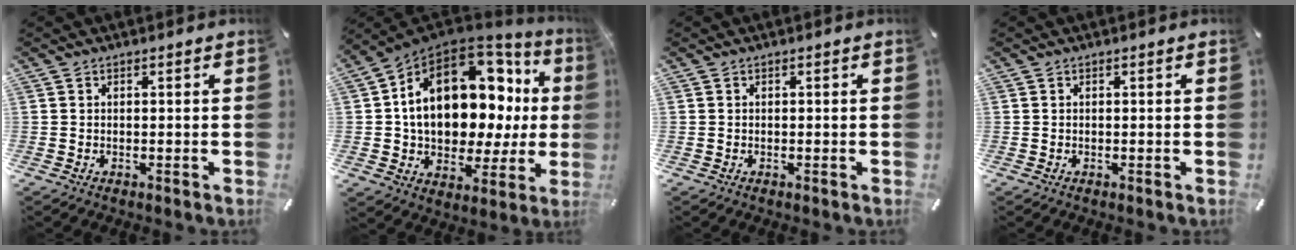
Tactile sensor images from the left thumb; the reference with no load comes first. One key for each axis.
{"total": 20.5, "fx": 4.9, "fy": 13.3, "fz": 14.8, "tx": -0.236, "ty": -0.032, "tz": 0.083}
{"total": 0.0}
{"total": 0.0}